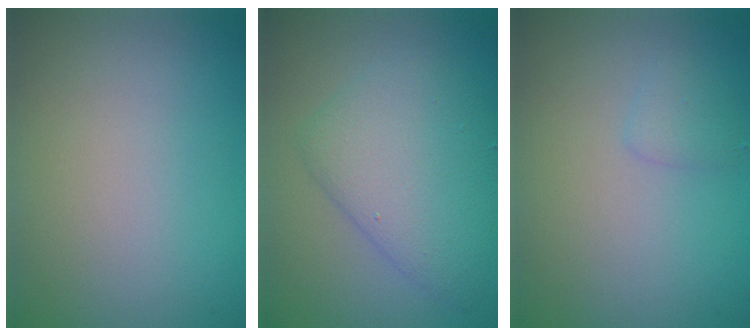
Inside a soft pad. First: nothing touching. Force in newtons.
{"total": 5.3, "press": 5.3, "slide": 0.3}
{"total": 1.1, "press": 1.1, "slide": 0.1}